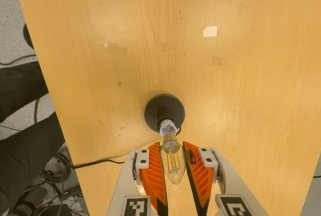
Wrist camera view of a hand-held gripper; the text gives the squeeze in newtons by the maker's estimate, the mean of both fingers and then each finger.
{"total": 11.8, "left": 12.0, "right": 11.5}